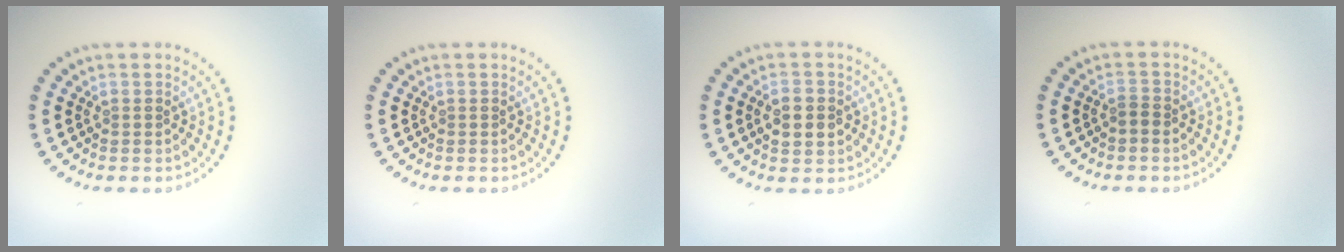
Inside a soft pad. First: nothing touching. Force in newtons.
{"total": 0.0}
{"total": 2.8, "press": 2.8, "slide": 0.1}
{"total": 0.8, "press": 0.5, "slide": 0.6}